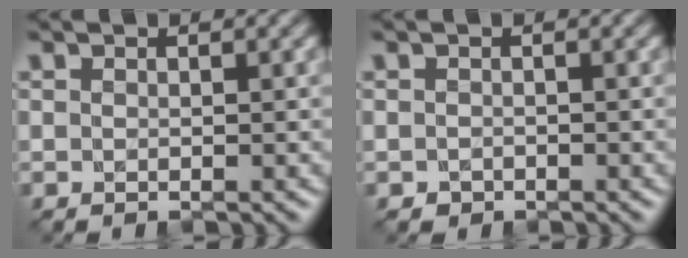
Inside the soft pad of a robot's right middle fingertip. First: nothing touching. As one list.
[{"total": 0.6, "force": [-0.2, 0.3, -0.5], "torque": [0.008, -0.001, -0.005]}]